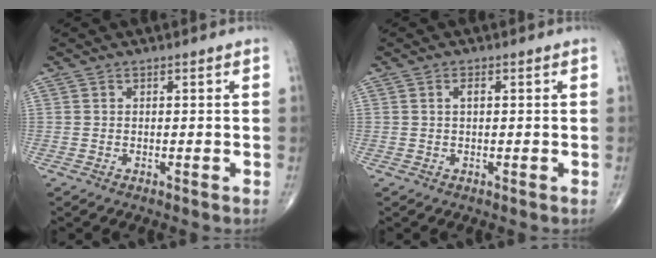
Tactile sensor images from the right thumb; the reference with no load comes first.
{"total": 1.2, "force": [0.3, 0.5, 1.1], "torque": [-0.020, 0.003, 0.003]}